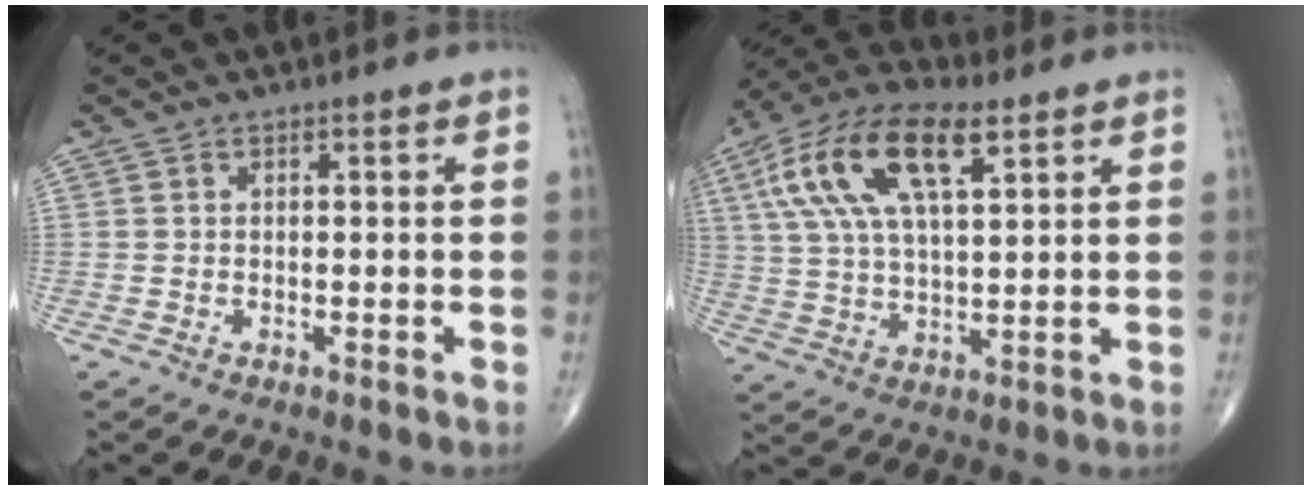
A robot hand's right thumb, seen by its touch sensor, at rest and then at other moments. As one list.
[{"total": 17.7, "force": [7.3, 7.5, 14.2], "torque": [-0.277, 0.006, 0.130]}]